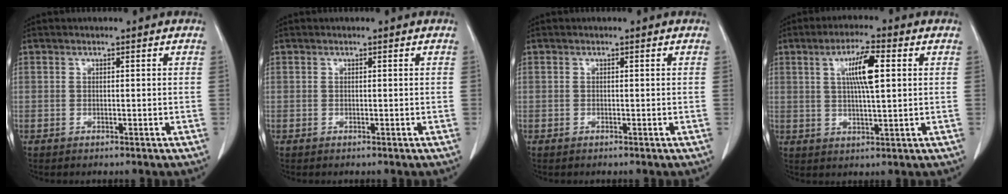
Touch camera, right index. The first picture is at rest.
{"total": 0.0}
{"total": 0.0}
{"total": 7.3, "force": [2.0, 0.8, 7.0], "torque": [-0.126, 0.005, 0.035]}